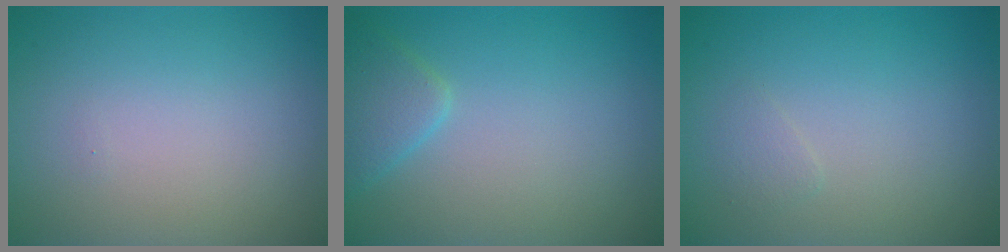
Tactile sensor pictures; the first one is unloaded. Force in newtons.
{"total": 2.3, "press": 2.3, "slide": 0.1}
{"total": 0.7, "press": 0.7, "slide": 0.1}